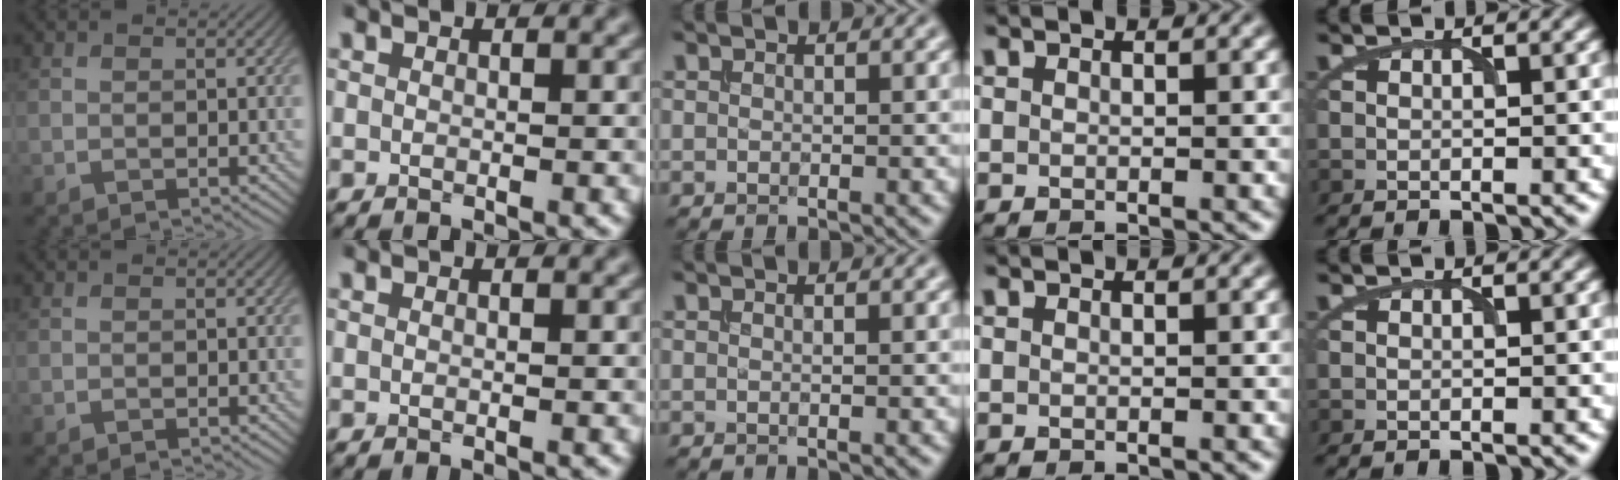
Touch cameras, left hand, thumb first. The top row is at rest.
{}